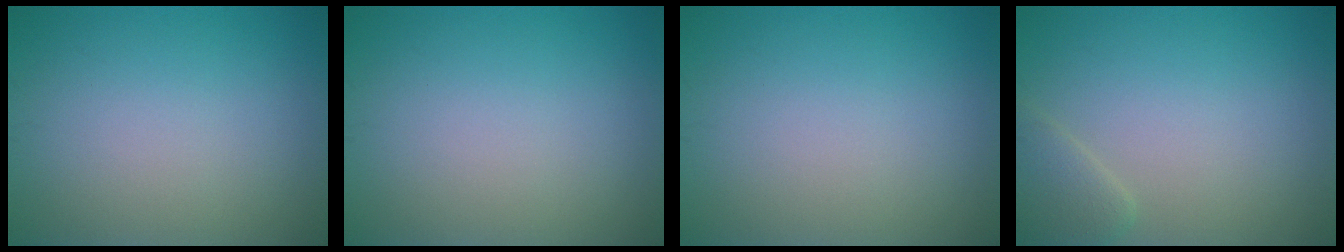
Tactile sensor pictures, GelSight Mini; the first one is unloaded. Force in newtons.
{"total": 0.0}
{"total": 0.0}
{"total": 2.0, "press": 2.0, "slide": 0.2}